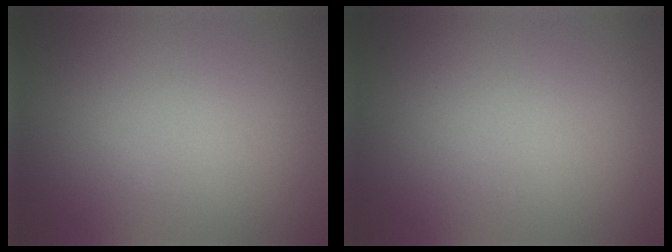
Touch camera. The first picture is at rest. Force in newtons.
{"total": 0.0}